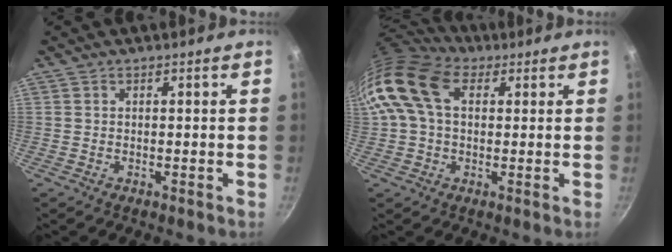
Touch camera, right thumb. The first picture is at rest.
{"total": 13.5, "force": [3.2, 9.2, 9.4], "torque": [-0.168, 0.020, 0.041]}